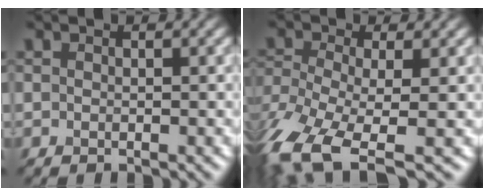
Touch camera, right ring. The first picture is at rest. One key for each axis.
{"total": 9.5, "fx": -5.4, "fy": 4.0, "fz": 6.7, "tx": -0.148, "ty": -0.027, "tz": -0.103}